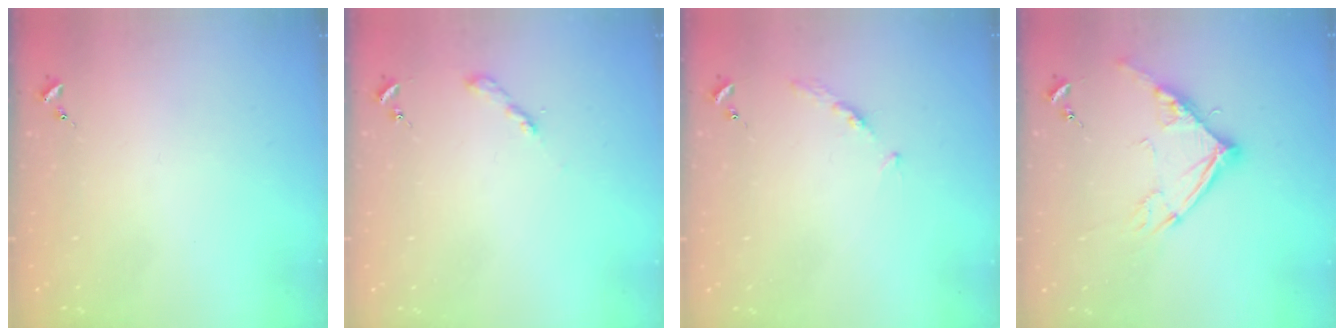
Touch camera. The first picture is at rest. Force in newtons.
{"total": 2.0, "press": 2.0, "slide": 0.2}
{"total": 3.9, "press": 3.9, "slide": 0.5}
{"total": 12.9, "press": 12.8, "slide": 1.3}